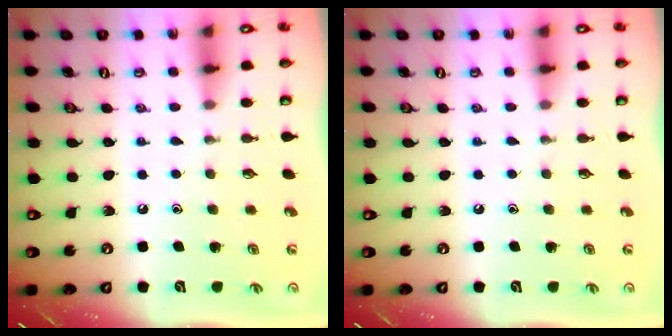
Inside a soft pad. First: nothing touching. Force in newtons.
{"total": 0.0}